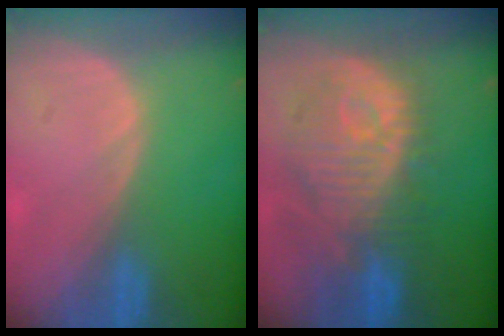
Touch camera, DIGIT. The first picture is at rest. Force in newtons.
{"total": 12.2, "press": 10.9, "slide": 5.4}